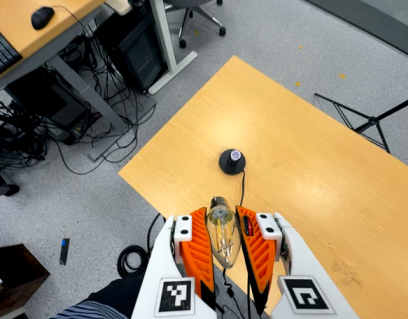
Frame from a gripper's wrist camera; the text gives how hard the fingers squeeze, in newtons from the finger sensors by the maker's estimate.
{"total": 20.5, "left": 21.6, "right": 19.5}